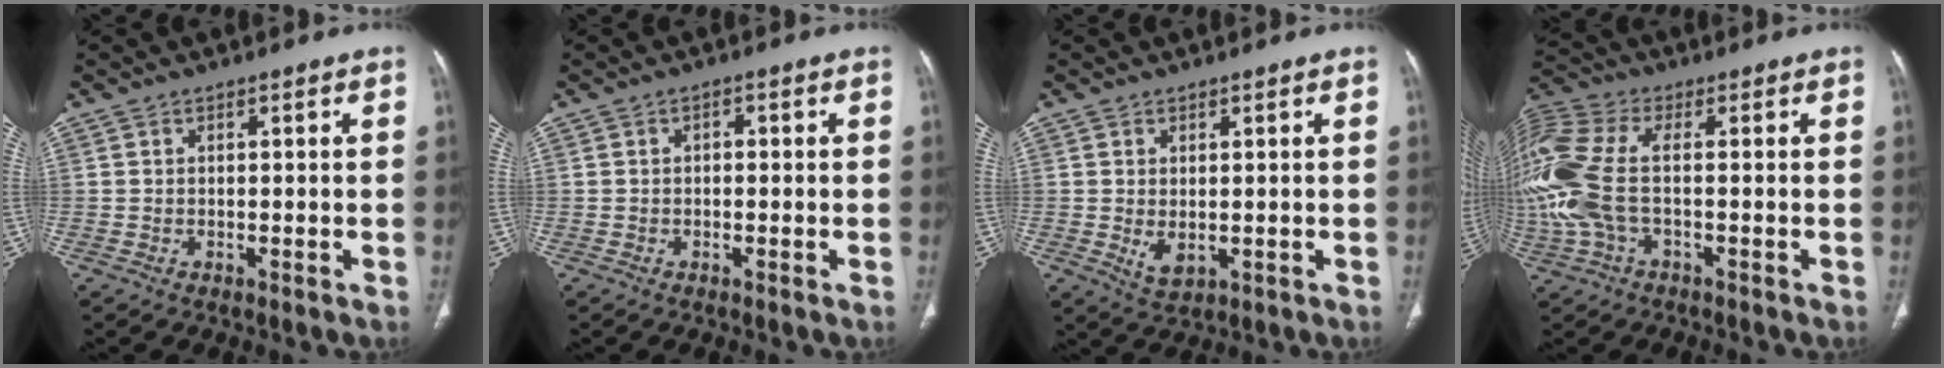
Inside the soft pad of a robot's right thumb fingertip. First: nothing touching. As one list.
[{"total": 1.1, "force": [-0.1, 0.8, 0.8], "torque": [-0.010, 0.006, -0.004]}, {"total": 3.4, "force": [-0.3, 2.0, 2.8], "torque": [-0.044, -0.008, 0.008]}, {"total": 13.7, "force": [-0.8, 7.2, 11.6], "torque": [-0.310, 0.016, -0.015]}]